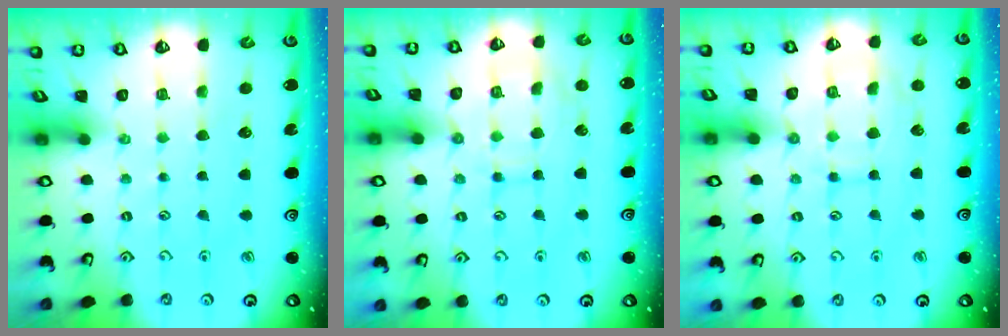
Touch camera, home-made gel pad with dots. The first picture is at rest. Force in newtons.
{"total": 11.6, "press": 11.6, "slide": 1.0}
{"total": 11.6, "press": 11.6, "slide": 1.0}